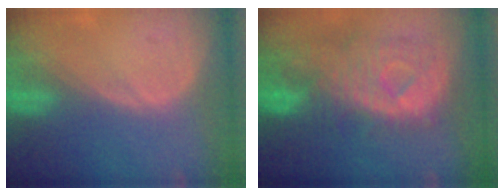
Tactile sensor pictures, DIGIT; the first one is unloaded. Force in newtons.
{"total": 10.9, "press": 9.7, "slide": 5.0}